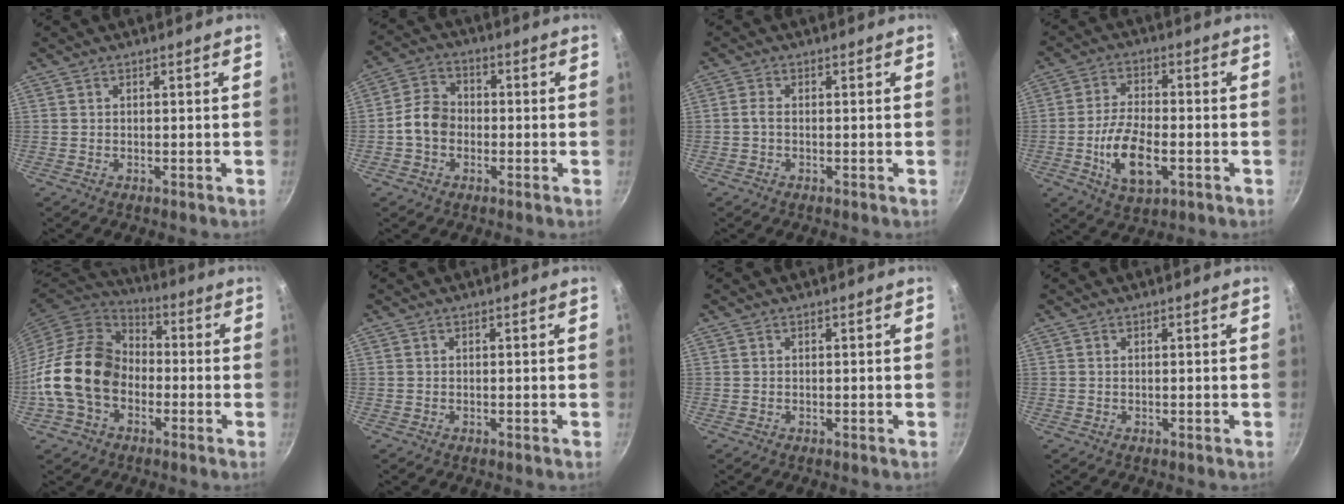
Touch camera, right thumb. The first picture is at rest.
{"total": 6.6, "force": [-1.4, 5.3, 3.7], "torque": [-0.043, 0.026, -0.039]}
{"total": 1.5, "force": [-0.3, 0.9, 1.2], "torque": [-0.028, 0.006, -0.011]}
{"total": 11.4, "force": [-3.1, 5.6, 9.4], "torque": [-0.172, 0.012, -0.056]}
{"total": 17.9, "force": [-3.6, 13.3, 11.5], "torque": [-0.179, 0.041, -0.081]}
{"total": 0.0}
{"total": 0.0}
{"total": 0.0}